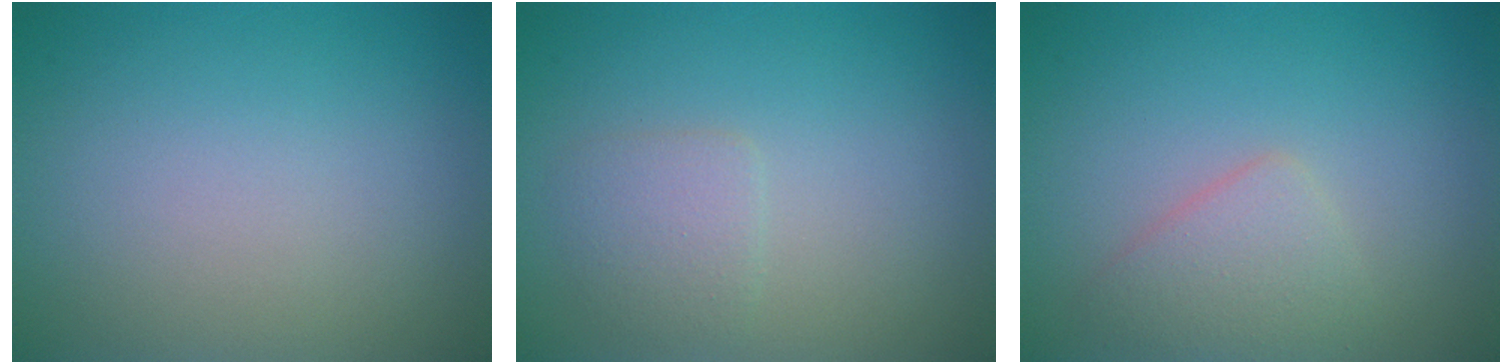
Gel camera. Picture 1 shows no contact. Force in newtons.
{"total": 1.8, "press": 1.8, "slide": 0.1}
{"total": 2.4, "press": 2.4, "slide": 0.2}